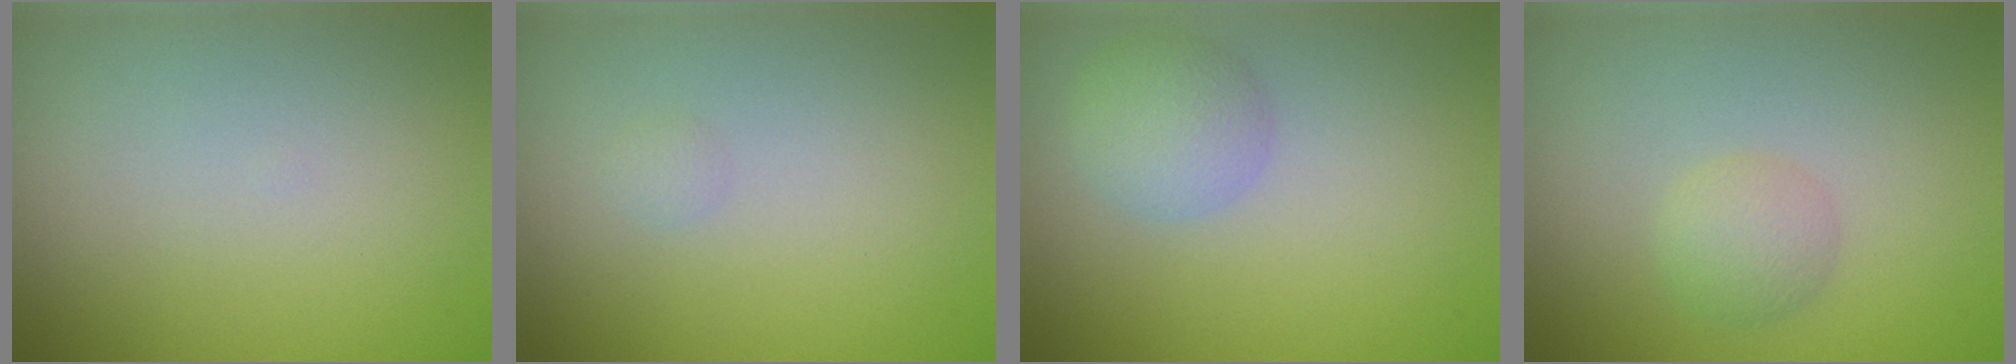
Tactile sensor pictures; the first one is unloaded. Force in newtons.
{"total": 0.5, "press": 0.5, "slide": 0.0}
{"total": 2.9, "press": 2.9, "slide": 0.2}
{"total": 1.9, "press": 1.9, "slide": 0.1}